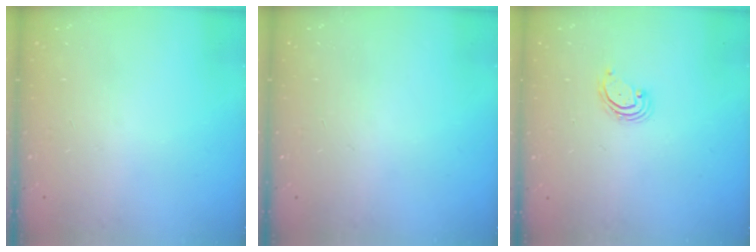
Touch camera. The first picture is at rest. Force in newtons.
{"total": 0.0}
{"total": 3.1, "press": 3.1, "slide": 0.4}